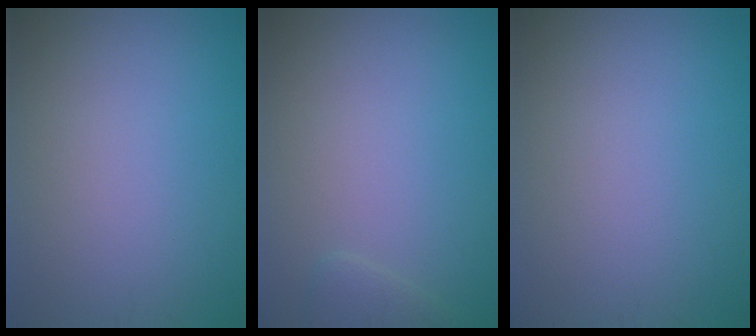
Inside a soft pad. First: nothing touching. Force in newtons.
{"total": 1.2, "press": 1.2, "slide": 0.1}
{"total": 0.0}